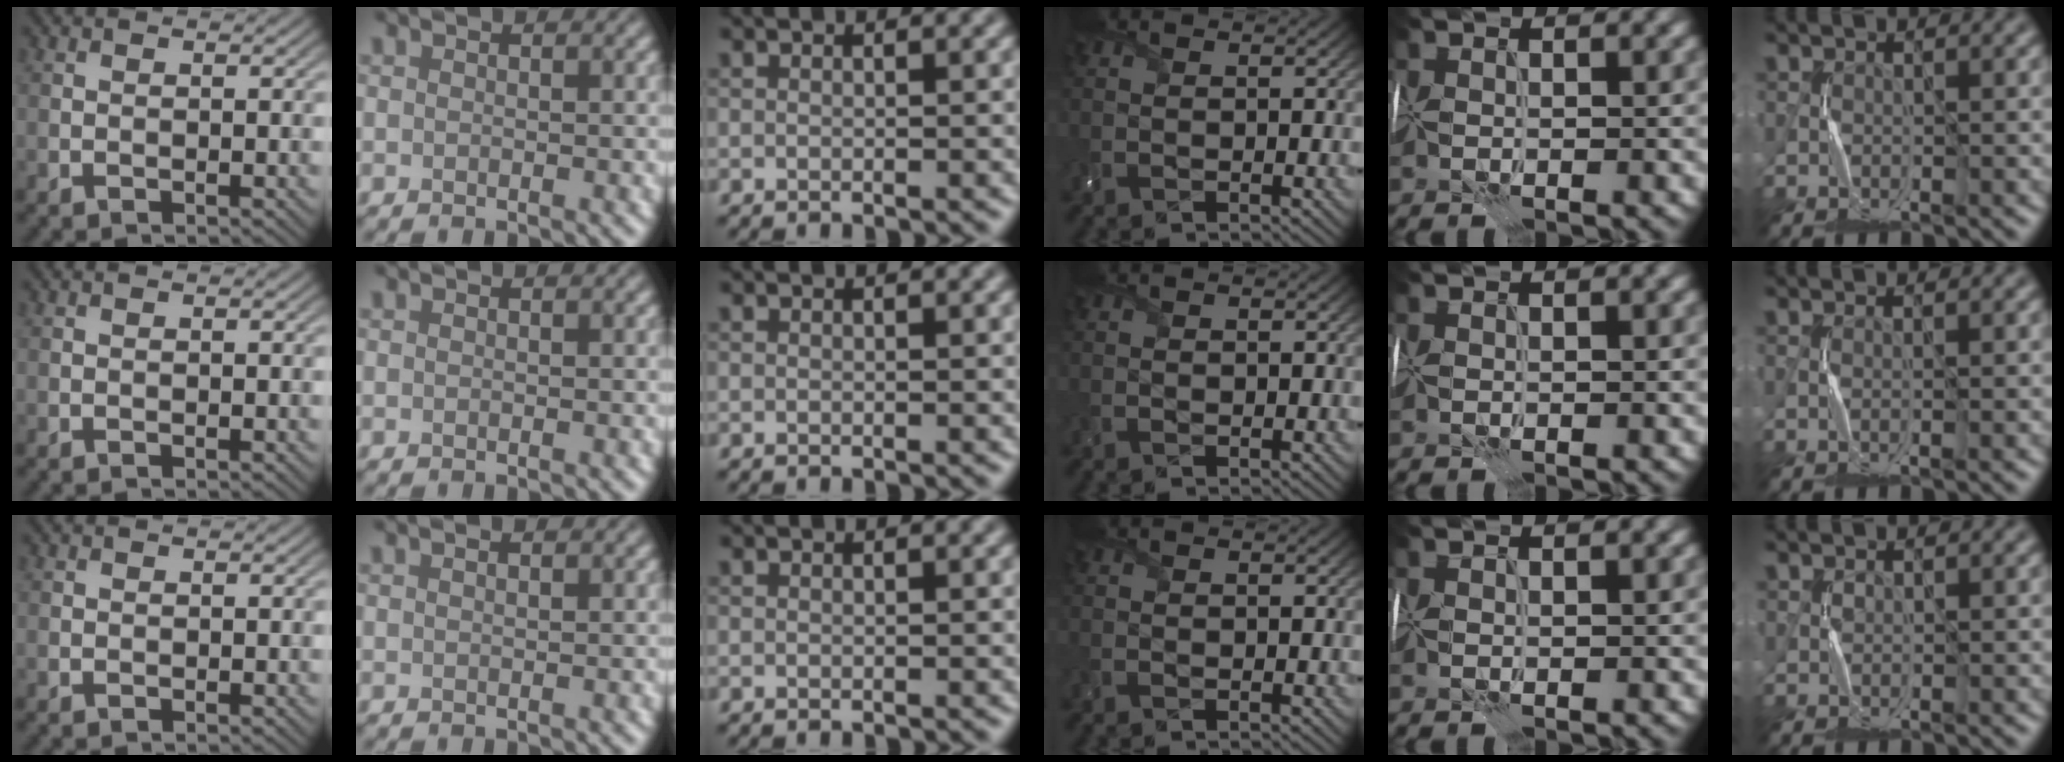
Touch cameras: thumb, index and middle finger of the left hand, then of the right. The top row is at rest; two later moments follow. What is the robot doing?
{"motion": "wrap", "object": "felt sheet"}